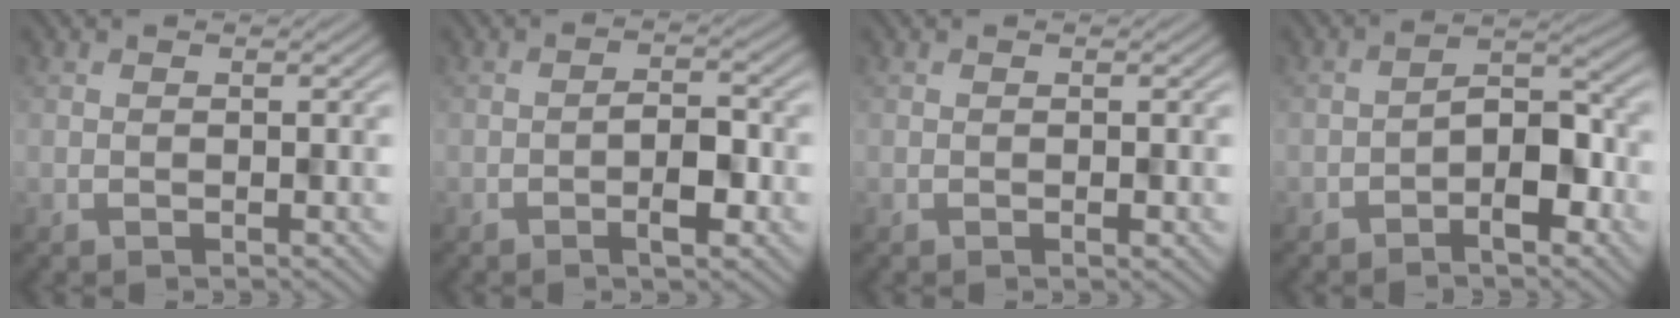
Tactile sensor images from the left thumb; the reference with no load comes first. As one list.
[{"total": 3.0, "force": [-1.2, 0.9, 2.6], "torque": [-0.039, 0.008, -0.023]}, {"total": 0.9, "force": [-0.2, 0.2, 0.8], "torque": [-0.013, 0.001, -0.002]}, {"total": 5.1, "force": [-2.5, 2.4, 3.8], "torque": [-0.041, 0.019, -0.046]}]